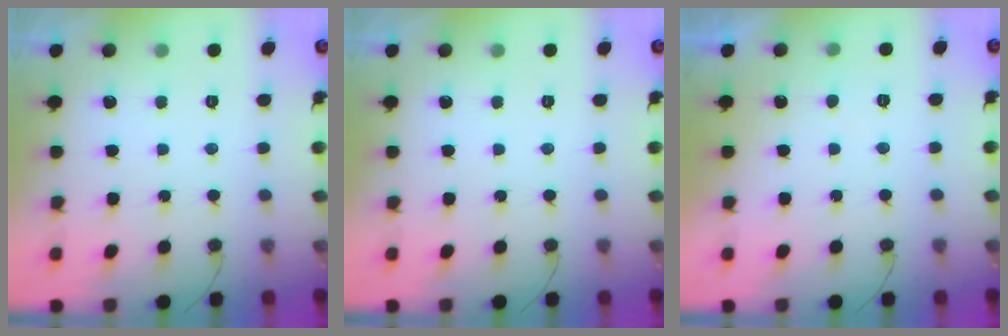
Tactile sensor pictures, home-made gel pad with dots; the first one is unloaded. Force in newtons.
{"total": 0.0}
{"total": 2.3, "press": 2.3, "slide": 0.1}